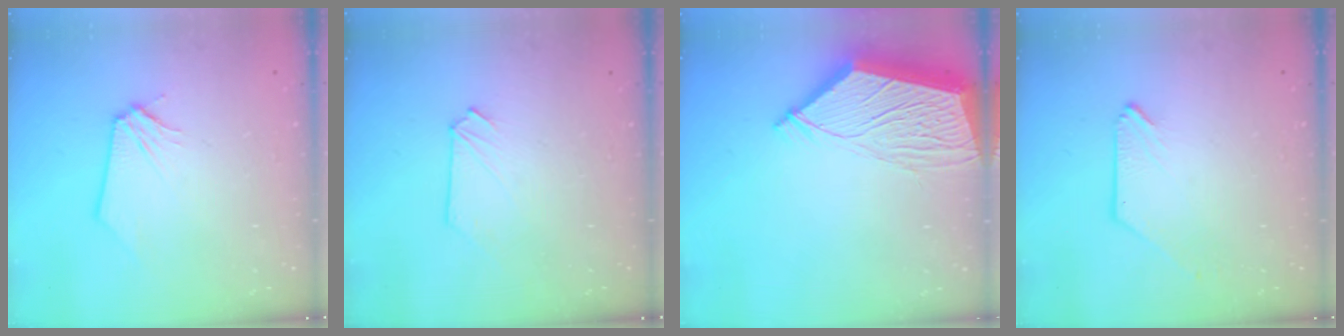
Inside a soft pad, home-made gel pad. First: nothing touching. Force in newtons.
{"total": 0.0}
{"total": 12.5, "press": 12.4, "slide": 1.6}
{"total": 0.0}